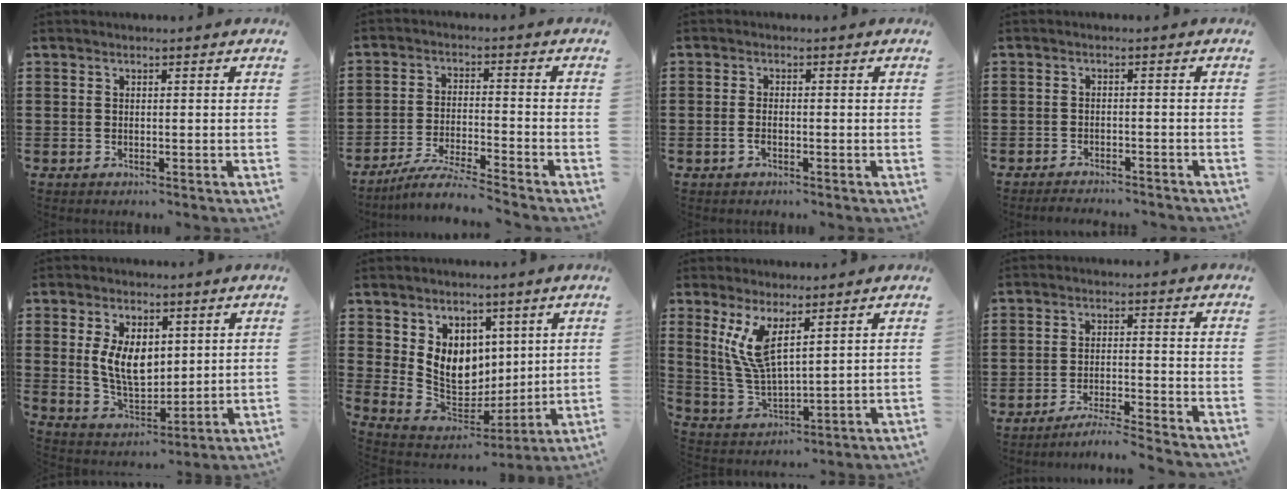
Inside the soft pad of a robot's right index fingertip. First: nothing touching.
{"total": 5.7, "force": [-5.3, -0.5, 1.9], "torque": [-0.045, -0.016, -0.106]}
{"total": 1.4, "force": [-0.6, 0.5, 1.1], "torque": [-0.024, -0.004, -0.009]}
{"total": 2.3, "force": [-2.2, -0.1, -0.1], "torque": [-0.004, 0.000, -0.048]}
{"total": 7.5, "force": [1.7, 4.6, 5.6], "torque": [-0.117, 0.007, 0.030]}
{"total": 9.2, "force": [3.6, 7.7, 3.5], "torque": [-0.092, -0.024, 0.074]}
{"total": 7.5, "force": [3.4, 2.5, 6.2], "torque": [-0.152, -0.013, 0.057]}
{"total": 4.2, "force": [-4.1, -0.7, 1.0], "torque": [-0.025, -0.009, -0.085]}